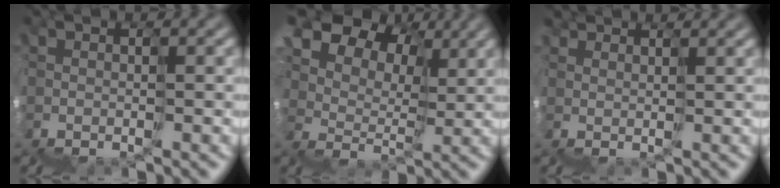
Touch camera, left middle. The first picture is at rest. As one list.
[{"total": 8.3, "force": [7.3, 4.0, -0.1], "torque": [-0.034, 0.059, 0.105]}, {"total": 2.4, "force": [2.4, 0.1, -0.4], "torque": [0.012, 0.028, 0.039]}]